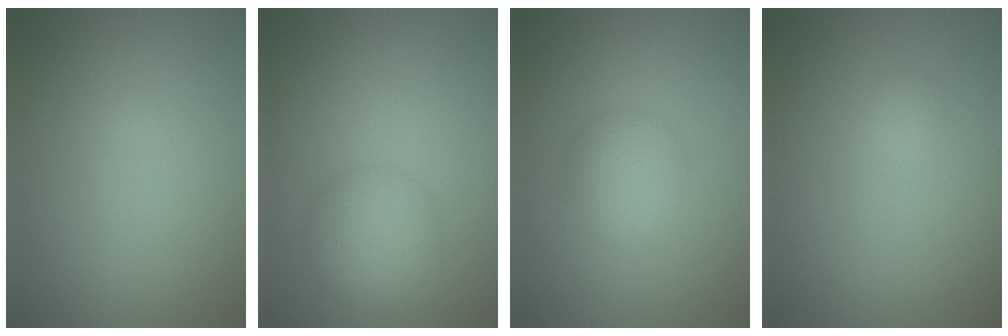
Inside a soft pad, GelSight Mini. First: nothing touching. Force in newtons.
{"total": 4.2, "press": 4.2, "slide": 0.1}
{"total": 3.0, "press": 3.0, "slide": 0.1}
{"total": 0.7, "press": 0.7, "slide": 0.0}